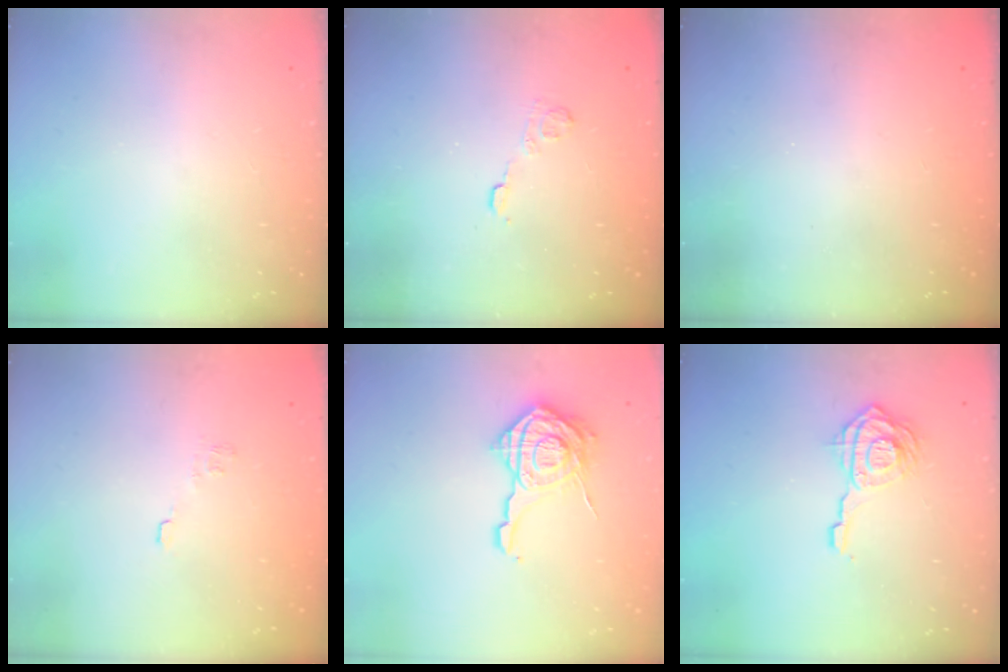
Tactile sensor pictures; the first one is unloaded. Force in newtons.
{"total": 3.6, "press": 3.4, "slide": 1.2}
{"total": 2.3, "press": 2.2, "slide": 0.8}
{"total": 6.5, "press": 6.4, "slide": 1.1}
{"total": 15.0, "press": 15.0, "slide": 0.6}
{"total": 11.2, "press": 11.1, "slide": 0.9}